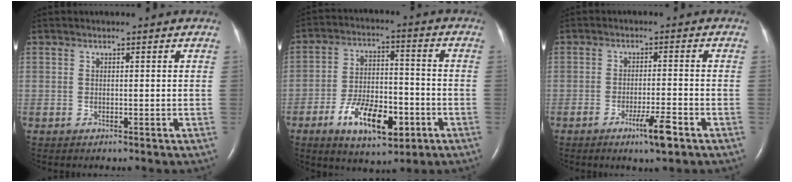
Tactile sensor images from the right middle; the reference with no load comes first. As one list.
[{"total": 11.7, "force": [-5.3, 5.0, 9.2], "torque": [-0.168, 0.004, -0.081]}, {"total": 4.9, "force": [-2.9, 0.1, 3.9], "torque": [-0.069, -0.007, -0.050]}]